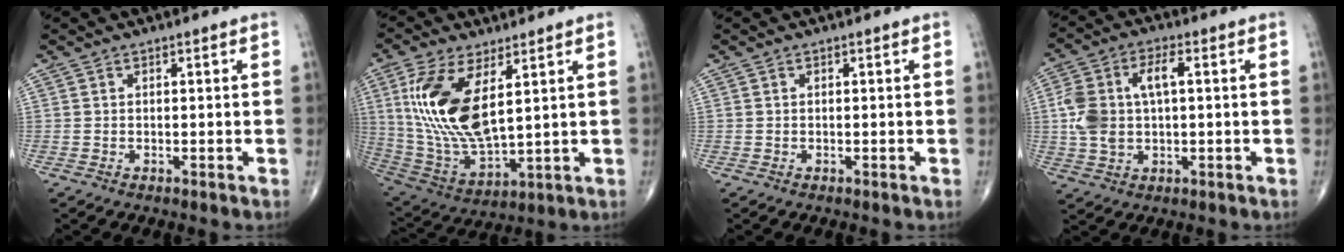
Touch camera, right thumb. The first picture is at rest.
{"total": 17.4, "force": [5.1, 7.7, 14.8], "torque": [-0.304, -0.024, 0.112]}
{"total": 0.0}
{"total": 10.7, "force": [0.9, 5.8, 8.9], "torque": [-0.192, 0.021, 0.021]}